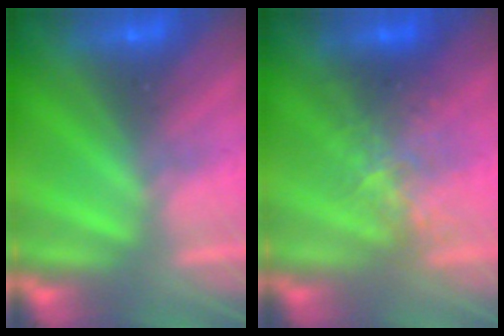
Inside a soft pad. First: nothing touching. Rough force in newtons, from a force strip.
{"total": 2.5}